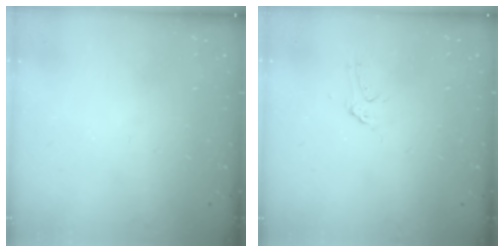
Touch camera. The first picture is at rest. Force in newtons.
{"total": 2.5, "press": 2.5, "slide": 0.2}